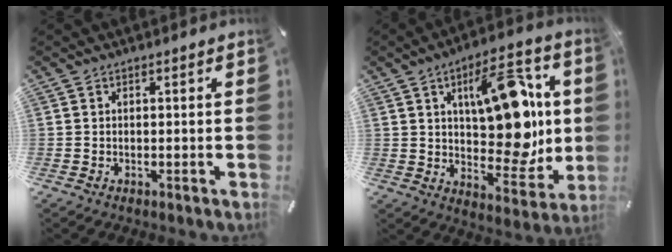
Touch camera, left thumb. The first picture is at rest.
{"total": 19.8, "force": [5.1, 10.5, 16.0], "torque": [-0.204, -0.022, 0.081]}